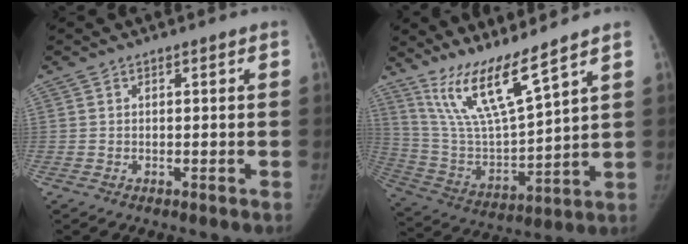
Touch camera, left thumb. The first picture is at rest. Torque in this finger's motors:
{"motor_torque": [1.07, 1.09, 0.38, -0.19, 0.15]}